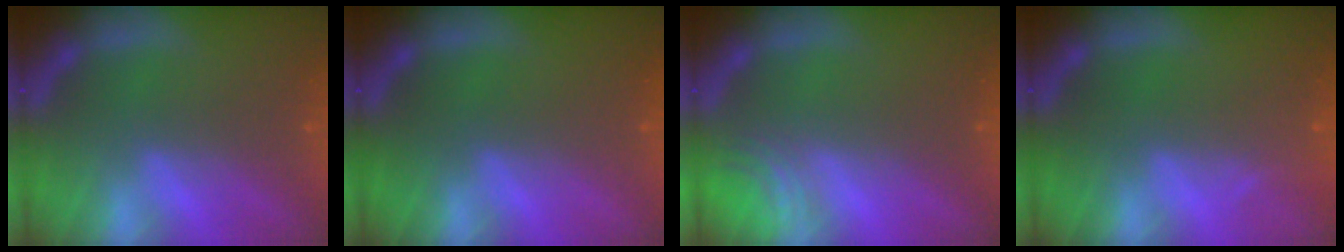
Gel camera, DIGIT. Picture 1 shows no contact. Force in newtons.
{"total": 0.0}
{"total": 2.5}
{"total": 0.9}